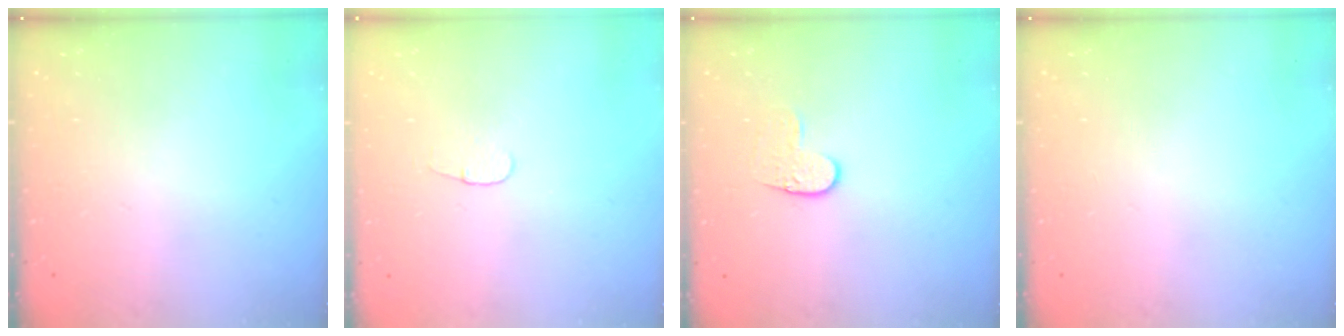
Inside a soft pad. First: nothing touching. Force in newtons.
{"total": 3.4, "press": 3.3, "slide": 0.4}
{"total": 5.8, "press": 5.7, "slide": 0.4}
{"total": 0.0}